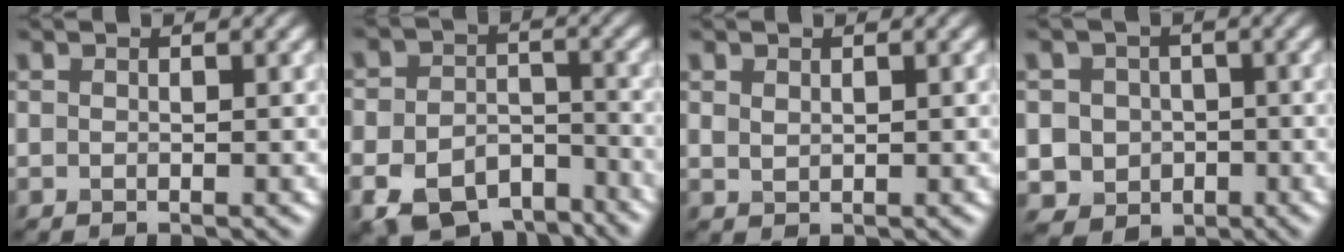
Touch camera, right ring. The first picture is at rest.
{"total": 8.6, "force": [-5.2, 5.3, 4.4], "torque": [-0.078, -0.018, -0.091]}
{"total": 0.9, "force": [0.5, 0.6, 0.5], "torque": [-0.014, -0.002, 0.014]}
{"total": 4.9, "force": [-1.2, 4.5, 1.4], "torque": [-0.007, -0.001, -0.036]}